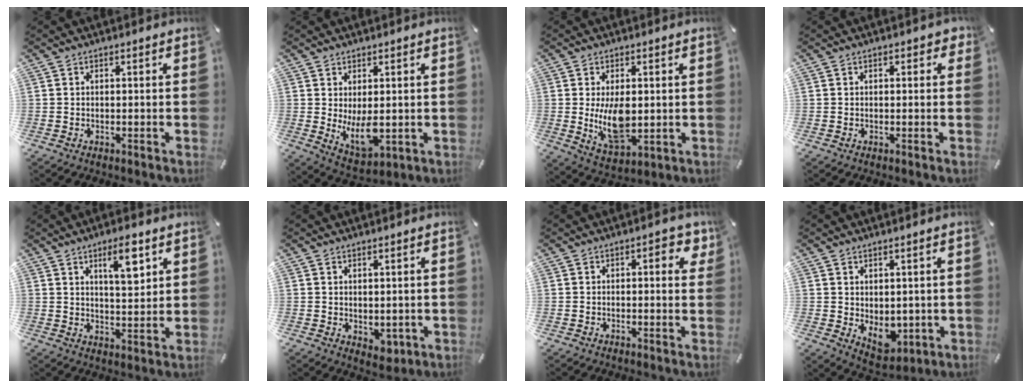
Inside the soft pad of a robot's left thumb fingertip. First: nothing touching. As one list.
[{"total": 8.8, "force": [0.2, 4.5, 7.6], "torque": [-0.128, -0.025, 0.005]}, {"total": 10.2, "force": [0.4, 5.4, 8.6], "torque": [-0.160, -0.022, 0.002]}, {"total": 1.6, "force": [0.3, 1.0, 1.3], "torque": [-0.009, 0.000, 0.000]}, {"total": 8.7, "force": [4.8, 2.9, 6.6], "torque": [-0.092, -0.021, 0.073]}, {"total": 2.6, "force": [0.3, 2.0, 1.7], "torque": [-0.022, -0.001, 0.007]}, {"total": 4.2, "force": [1.2, 1.9, 3.5], "torque": [-0.041, -0.001, 0.011]}, {"total": 5.4, "force": [0.1, 4.4, 3.1], "torque": [-0.028, -0.004, 0.005]}]